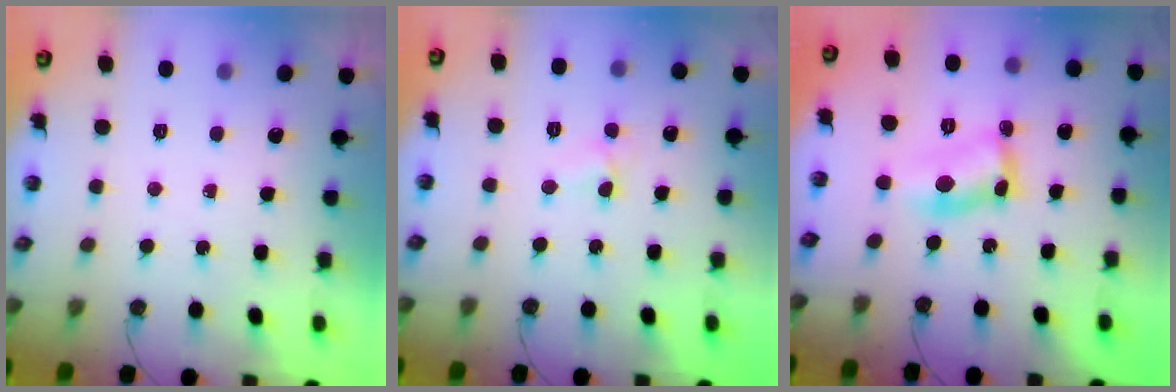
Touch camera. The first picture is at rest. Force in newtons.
{"total": 2.6, "press": 2.5, "slide": 0.3}
{"total": 7.3, "press": 7.3, "slide": 0.3}